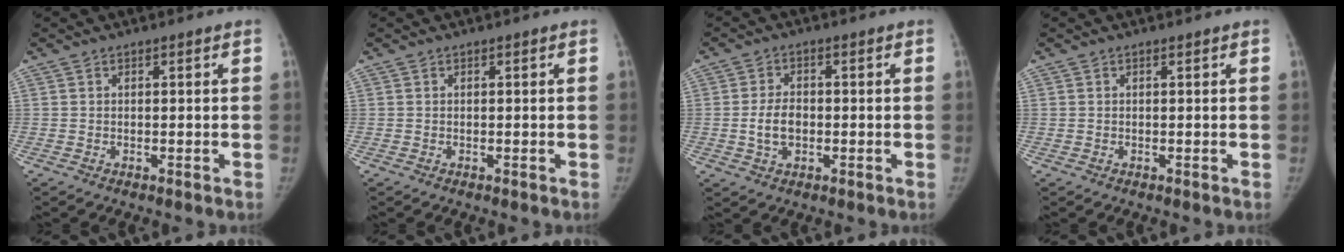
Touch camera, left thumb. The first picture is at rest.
{"total": 0.0}
{"total": 4.9, "force": [-0.8, 3.3, 3.6], "torque": [-0.062, 0.009, -0.013]}
{"total": 0.0}